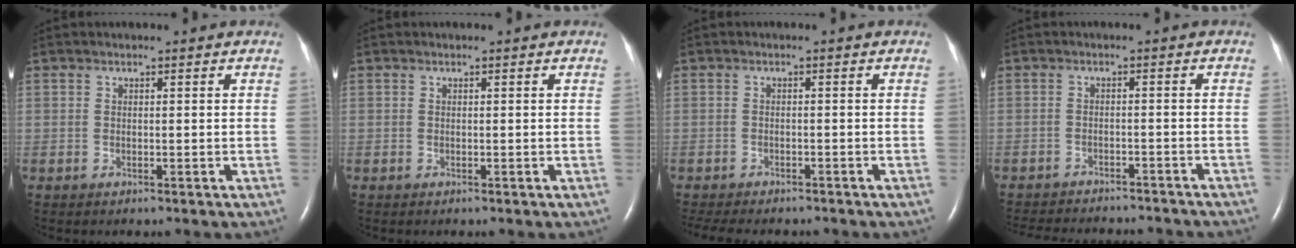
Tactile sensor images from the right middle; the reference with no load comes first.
{"total": 0.0}
{"total": 9.6, "force": [-8.1, 3.0, 4.0], "torque": [-0.068, -0.006, -0.104]}
{"total": 17.7, "force": [-15.9, 4.6, 6.5], "torque": [-0.155, -0.022, -0.196]}